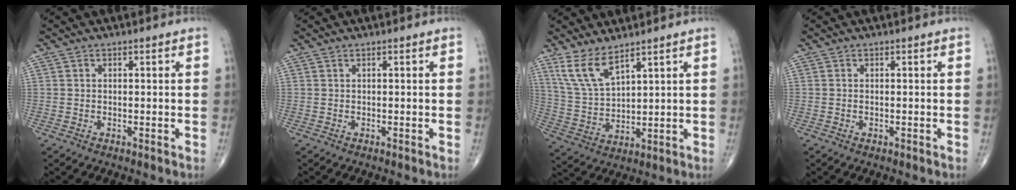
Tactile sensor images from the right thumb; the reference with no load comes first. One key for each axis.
{"total": 0.0}
{"total": 8.2, "fx": 6.0, "fy": 2.6, "fz": 4.9, "tx": -0.098, "ty": -0.037, "tz": 0.135}
{"total": 0.0}